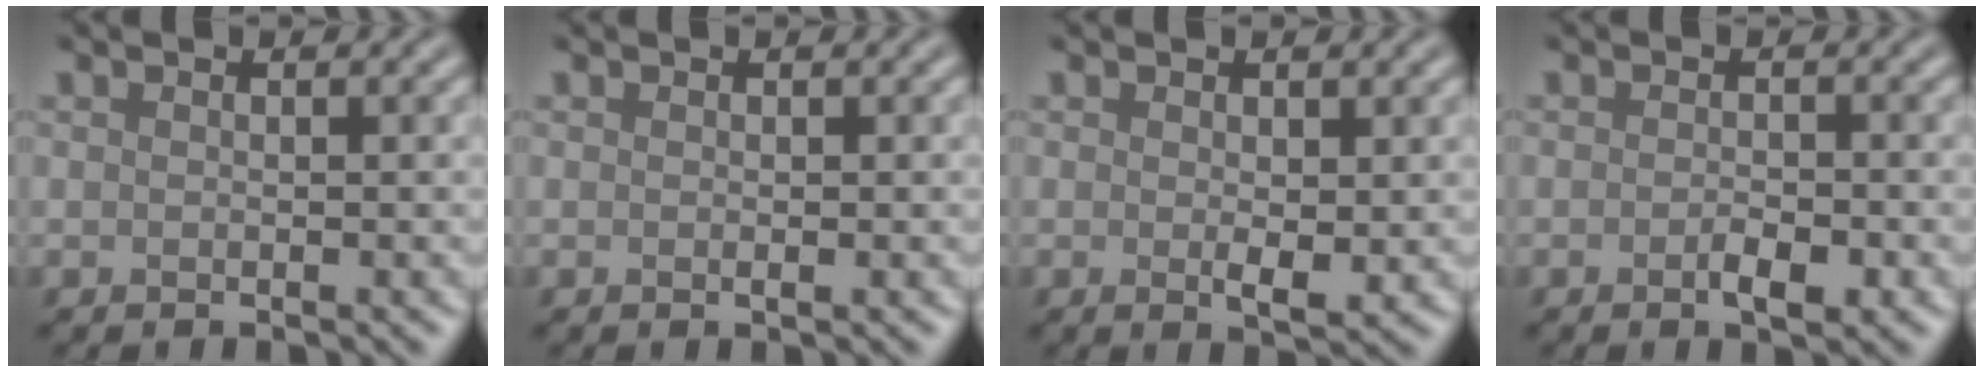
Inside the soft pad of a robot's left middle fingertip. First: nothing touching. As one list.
[{"total": 0.0}, {"total": 1.7, "force": [0.1, 0.7, 1.5], "torque": [-0.026, -0.006, 0.004]}, {"total": 1.9, "force": [-0.7, 0.6, 1.6], "torque": [-0.027, -0.002, -0.012]}]